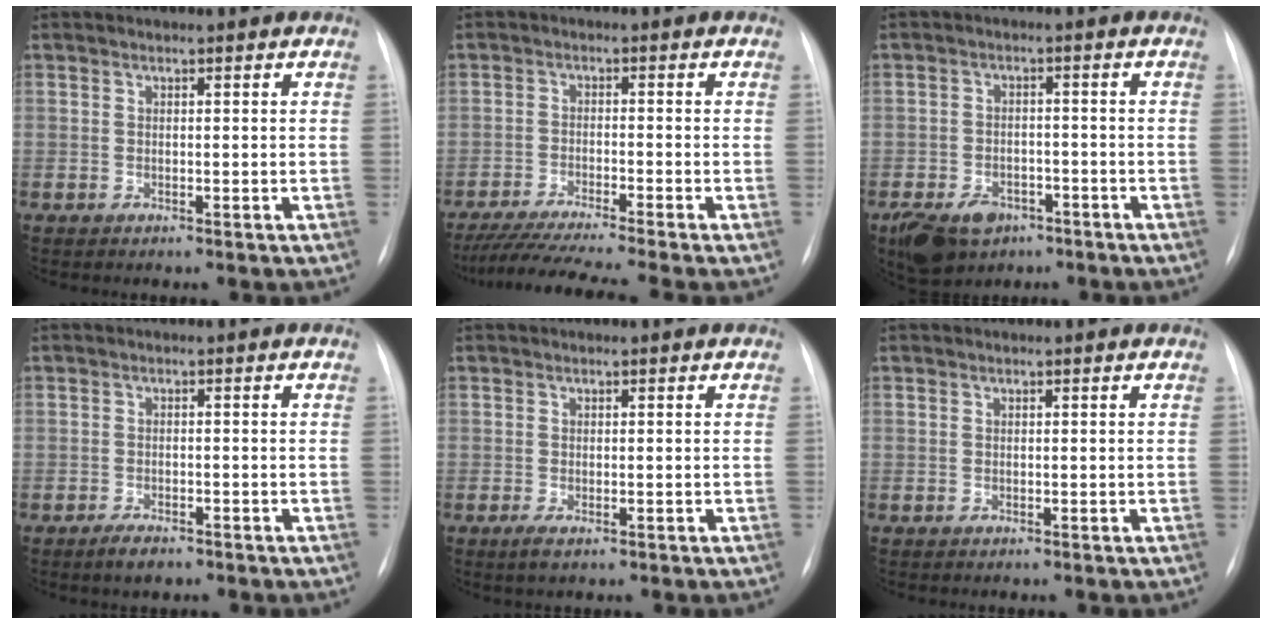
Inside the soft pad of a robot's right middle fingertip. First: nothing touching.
{"total": 11.6, "force": [-9.9, -1.3, 5.8], "torque": [-0.088, -0.023, -0.158]}
{"total": 9.5, "force": [-5.8, 6.1, 4.4], "torque": [-0.088, 0.003, -0.086]}
{"total": 2.6, "force": [-1.9, 1.0, 1.4], "torque": [-0.032, -0.003, -0.027]}
{"total": 1.6, "force": [-0.7, 0.6, 1.3], "torque": [-0.023, -0.004, -0.007]}
{"total": 0.0}